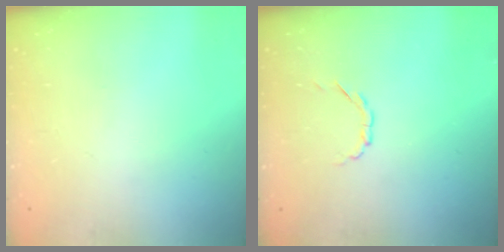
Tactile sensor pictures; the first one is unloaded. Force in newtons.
{"total": 2.6, "press": 2.5, "slide": 0.9}